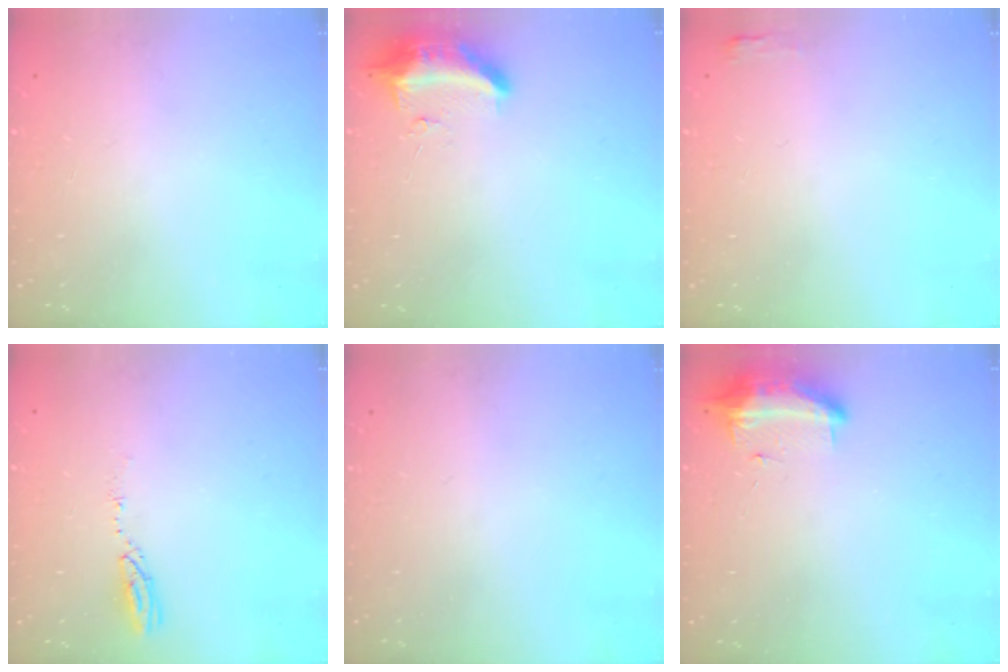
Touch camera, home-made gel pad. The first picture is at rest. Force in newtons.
{"total": 9.5, "press": 9.4, "slide": 1.8}
{"total": 2.7, "press": 2.6, "slide": 0.8}
{"total": 3.8, "press": 3.8, "slide": 0.2}
{"total": 0.0}
{"total": 9.5, "press": 9.2, "slide": 2.4}